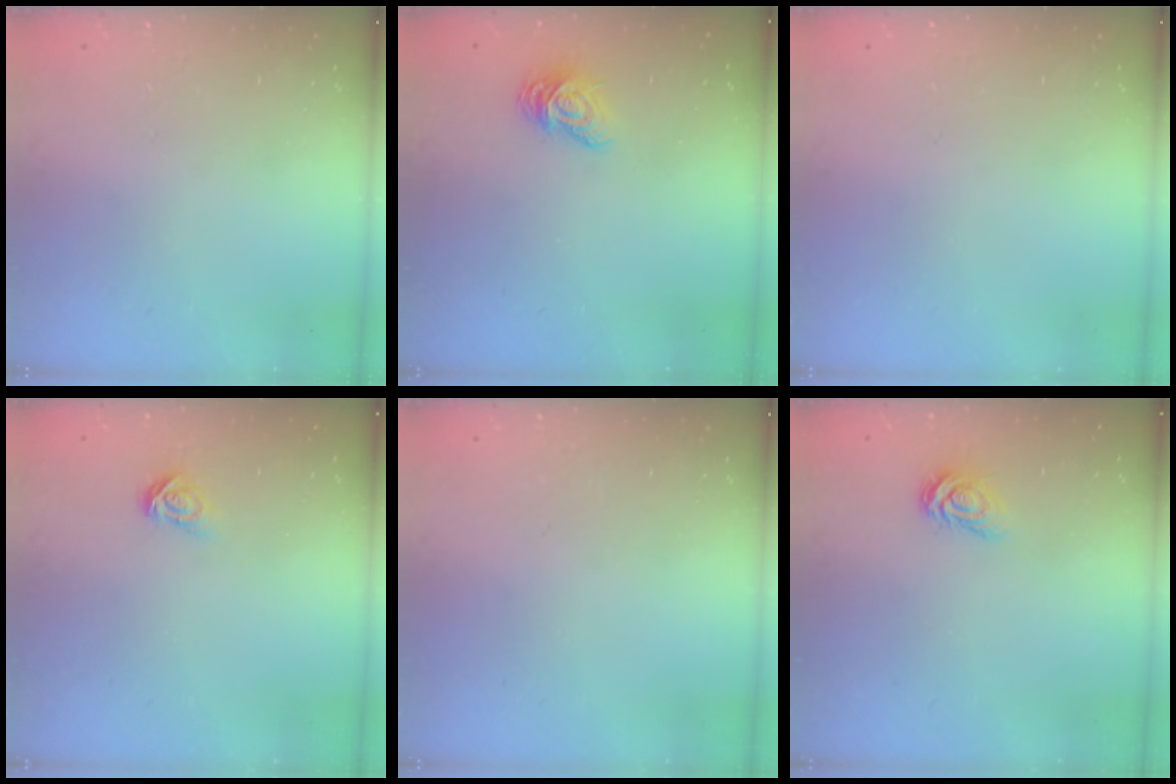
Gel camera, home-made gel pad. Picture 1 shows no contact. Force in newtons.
{"total": 9.4, "press": 9.4, "slide": 0.3}
{"total": 0.0}
{"total": 3.9, "press": 3.9, "slide": 0.1}
{"total": 0.0}
{"total": 4.8, "press": 4.8, "slide": 0.5}